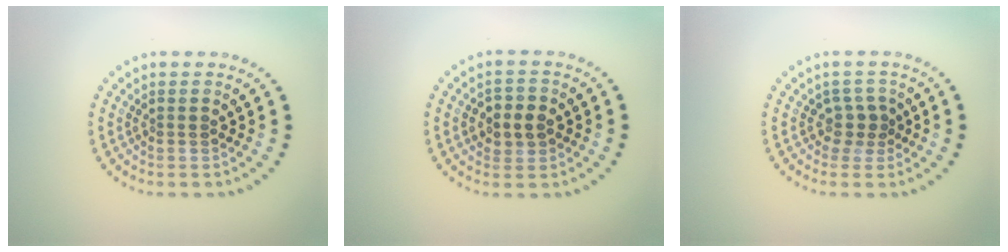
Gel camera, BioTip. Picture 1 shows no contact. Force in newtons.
{"total": 2.7, "press": 2.7, "slide": 0.3}
{"total": 1.8, "press": 1.3, "slide": 1.3}